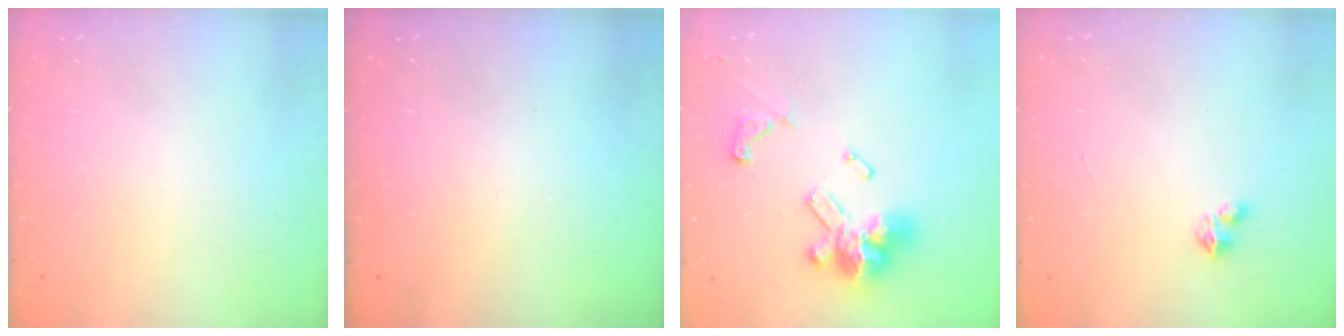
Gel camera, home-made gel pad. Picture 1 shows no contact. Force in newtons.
{"total": 0.0}
{"total": 15.9, "press": 15.7, "slide": 1.9}
{"total": 3.2, "press": 3.1, "slide": 0.5}